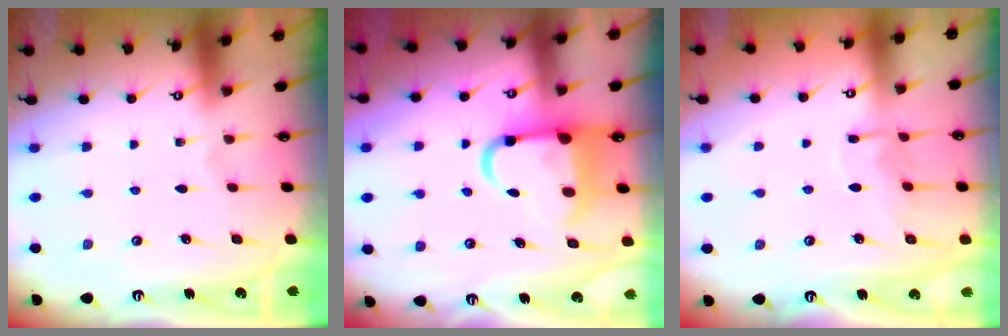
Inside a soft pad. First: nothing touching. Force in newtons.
{"total": 9.0, "press": 8.7, "slide": 2.4}
{"total": 6.3, "press": 6.3, "slide": 0.5}